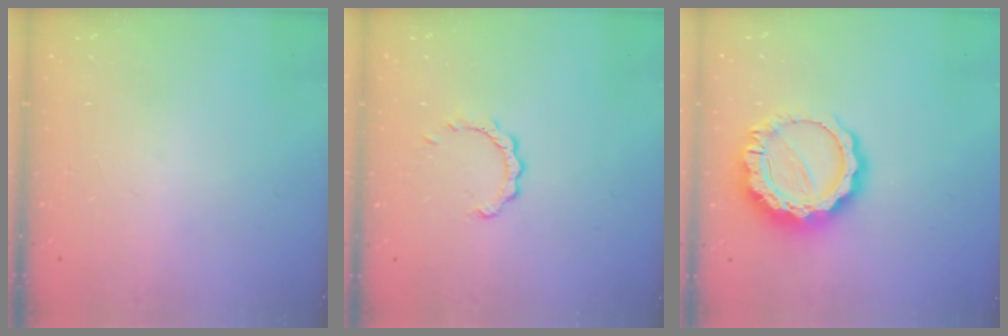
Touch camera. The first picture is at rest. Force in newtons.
{"total": 2.1, "press": 2.1, "slide": 0.2}
{"total": 15.9, "press": 15.9, "slide": 1.5}